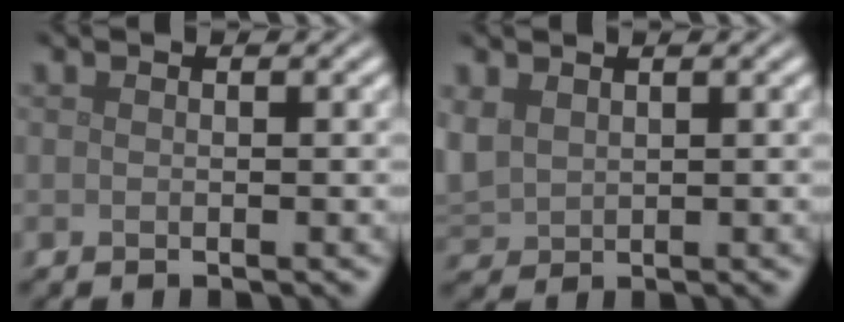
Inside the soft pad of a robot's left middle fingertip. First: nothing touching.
{"total": 2.5, "force": [1.0, 1.9, 1.2], "torque": [-0.044, -0.003, 0.027]}